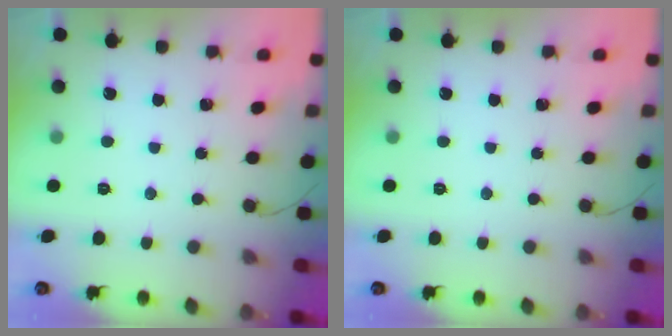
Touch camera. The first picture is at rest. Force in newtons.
{"total": 0.0}